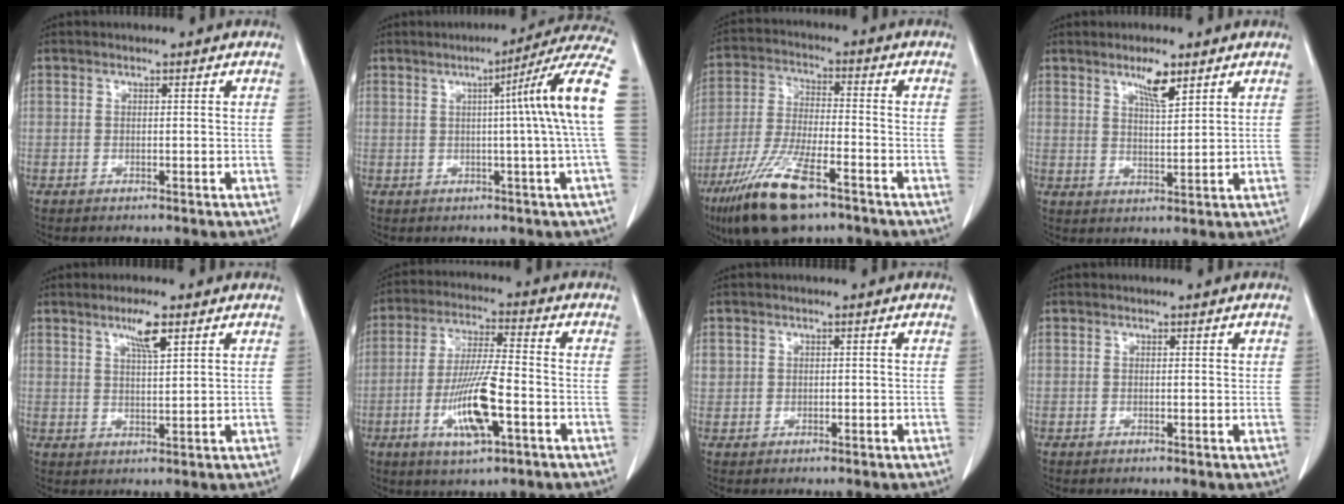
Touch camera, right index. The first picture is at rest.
{"total": 12.5, "force": [1.3, -2.3, 12.2], "torque": [-0.148, 0.016, 0.009]}
{"total": 13.7, "force": [-8.6, 3.1, 10.2], "torque": [-0.210, -0.027, -0.153]}
{"total": 4.7, "force": [3.2, 0.9, 3.3], "torque": [-0.061, -0.004, 0.058]}
{"total": 4.4, "force": [2.7, 0.4, 3.4], "torque": [-0.062, -0.001, 0.048]}
{"total": 11.0, "force": [-3.6, 1.5, 10.3], "torque": [-0.200, -0.008, -0.063]}
{"total": 1.5, "force": [0.6, 1.4, 0.2], "torque": [0.007, 0.009, 0.011]}
{"total": 0.7, "force": [0.4, 0.3, 0.4], "torque": [-0.002, 0.000, 0.005]}